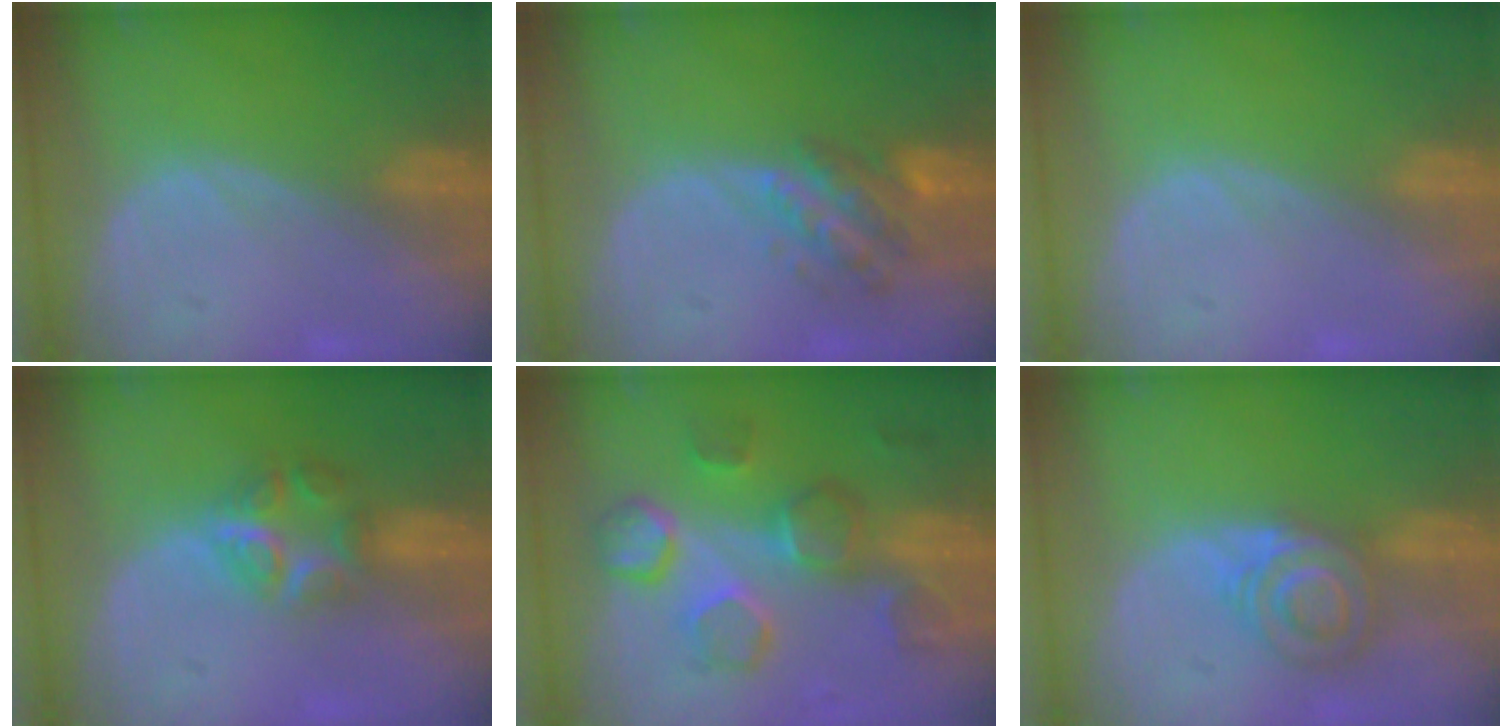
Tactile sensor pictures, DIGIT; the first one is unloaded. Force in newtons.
{"total": 6.1, "press": 5.9, "slide": 1.4}
{"total": 0.0}
{"total": 6.0, "press": 5.5, "slide": 2.5}
{"total": 8.9, "press": 8.8, "slide": 0.9}
{"total": 5.7, "press": 5.6, "slide": 1.0}